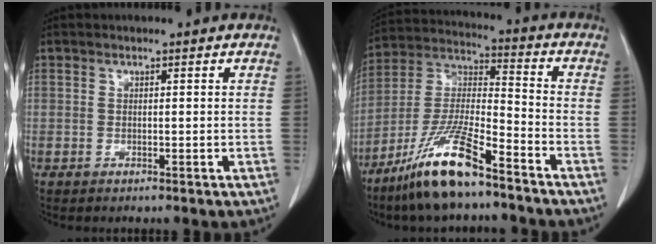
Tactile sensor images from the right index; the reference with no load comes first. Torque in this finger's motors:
{"motor_torque": [1.38, -0.76, 0.41, 0.21]}